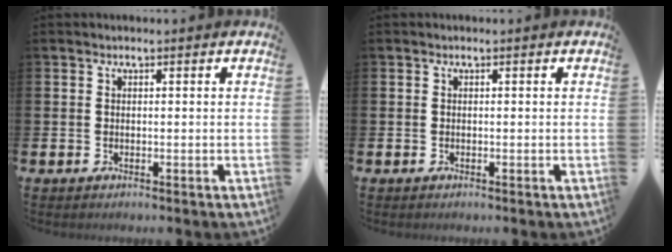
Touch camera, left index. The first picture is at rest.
{"total": 0.0}